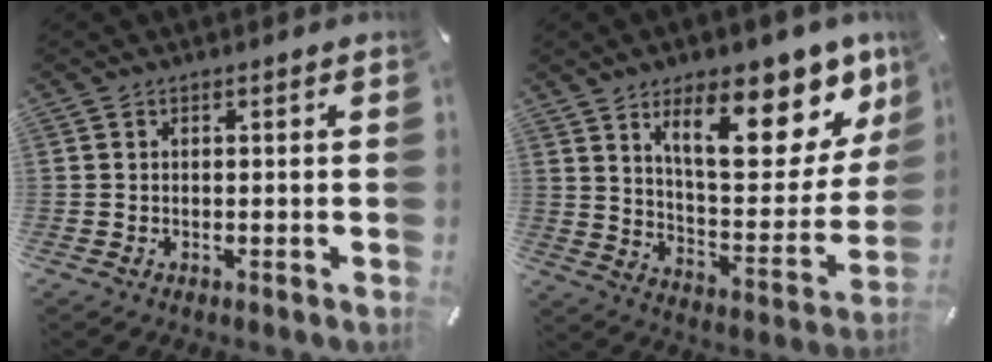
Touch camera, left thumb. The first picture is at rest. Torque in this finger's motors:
{"motor_torque": [2.92, 2.09, 1.40, -1.37, 0.22]}